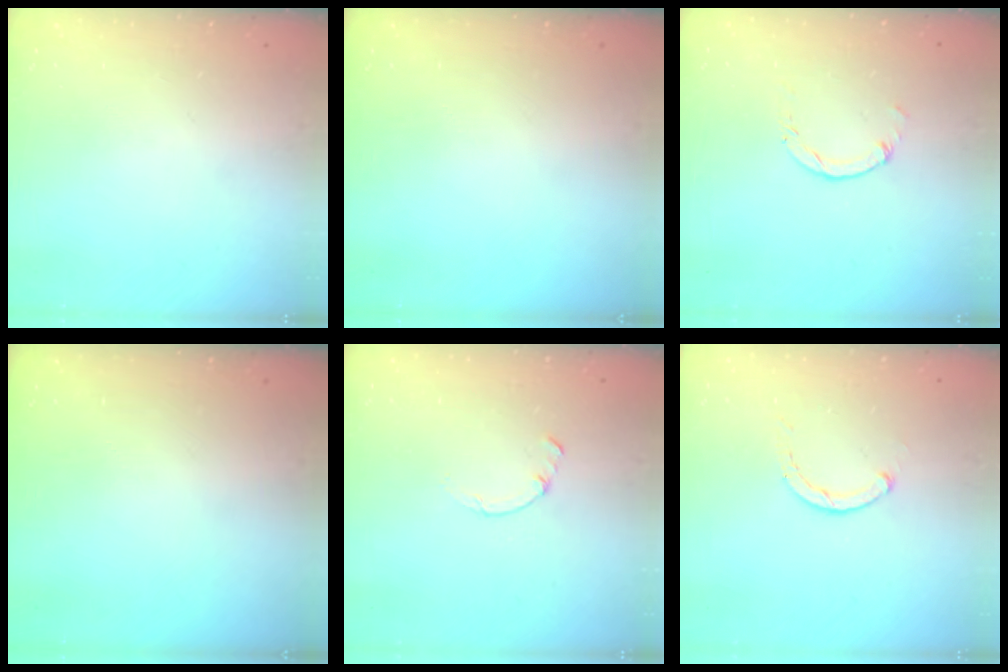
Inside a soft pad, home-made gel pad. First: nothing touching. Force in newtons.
{"total": 0.0}
{"total": 1.5, "press": 1.5, "slide": 0.2}
{"total": 0.0}
{"total": 0.0}
{"total": 2.3, "press": 2.3, "slide": 0.3}